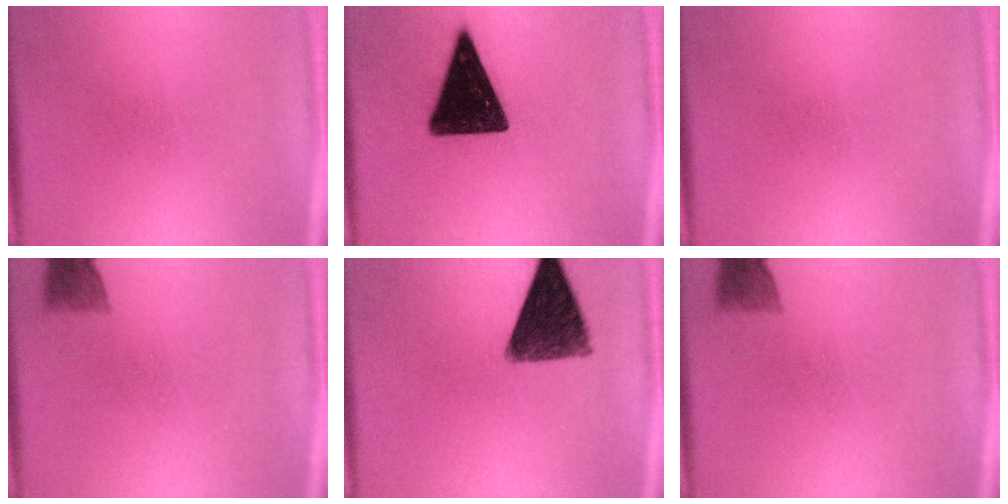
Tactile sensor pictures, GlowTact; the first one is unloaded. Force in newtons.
{"total": 16.1}
{"total": 0.0}
{"total": 3.1}
{"total": 11.5}
{"total": 3.1}